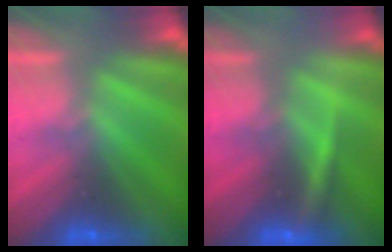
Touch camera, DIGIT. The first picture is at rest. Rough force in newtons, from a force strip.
{"total": 2.9}